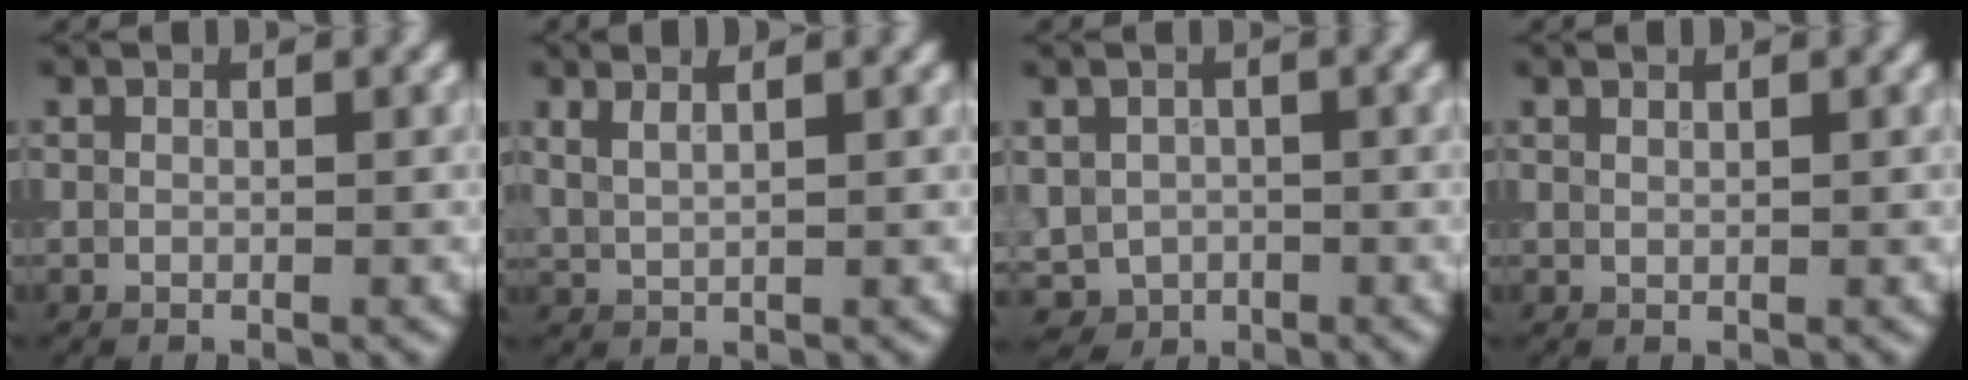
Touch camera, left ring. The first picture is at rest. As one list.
[{"total": 3.0, "force": [2.3, 1.0, 1.6], "torque": [-0.009, 0.016, 0.018]}, {"total": 2.2, "force": [-0.3, 2.1, 0.6], "torque": [-0.021, -0.001, 0.002]}, {"total": 0.9, "force": [0.8, 0.3, 0.4], "torque": [0.000, 0.005, 0.008]}]